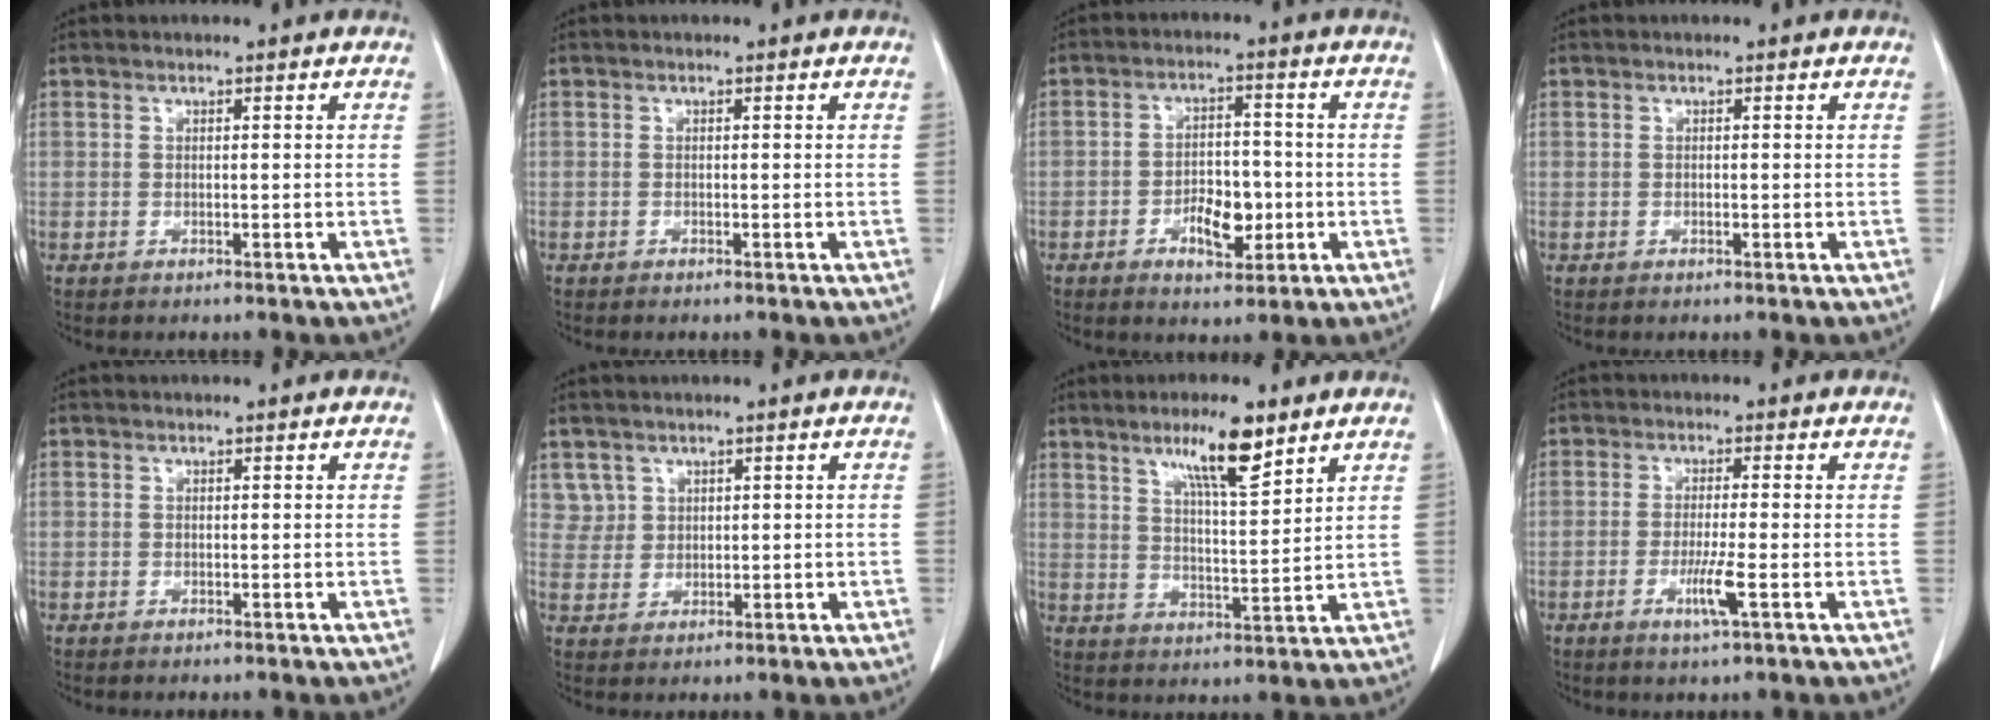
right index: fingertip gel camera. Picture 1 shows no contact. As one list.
[{"total": 0.0}, {"total": 6.2, "force": [-2.0, 3.2, 5.0], "torque": [-0.083, 0.006, -0.026]}, {"total": 0.0}, {"total": 0.0}, {"total": 3.1, "force": [1.8, 2.5, -0.2], "torque": [0.016, 0.006, 0.032]}, {"total": 9.1, "force": [6.0, 1.2, 6.8], "torque": [-0.118, -0.002, 0.103]}, {"total": 4.2, "force": [-1.5, -0.3, 3.9], "torque": [-0.076, -0.010, -0.029]}]